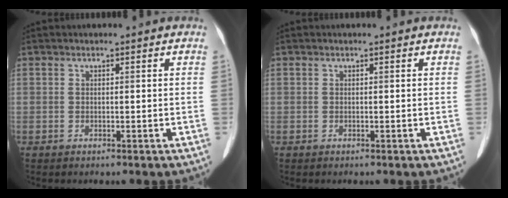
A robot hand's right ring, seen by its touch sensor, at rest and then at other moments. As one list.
[{"total": 0.0}]